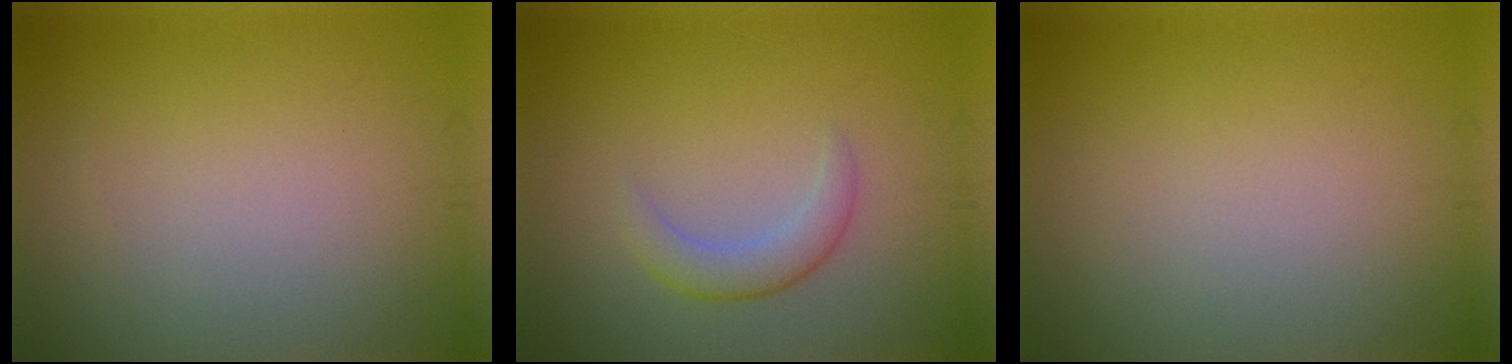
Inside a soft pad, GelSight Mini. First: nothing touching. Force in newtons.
{"total": 2.3, "press": 2.3, "slide": 0.1}
{"total": 0.0}